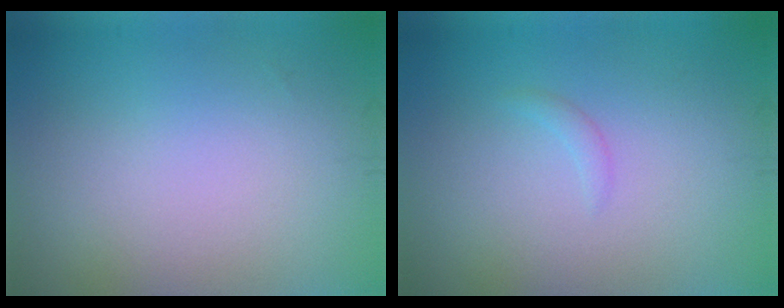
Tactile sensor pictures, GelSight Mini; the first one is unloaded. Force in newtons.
{"total": 0.7, "press": 0.7, "slide": 0.1}